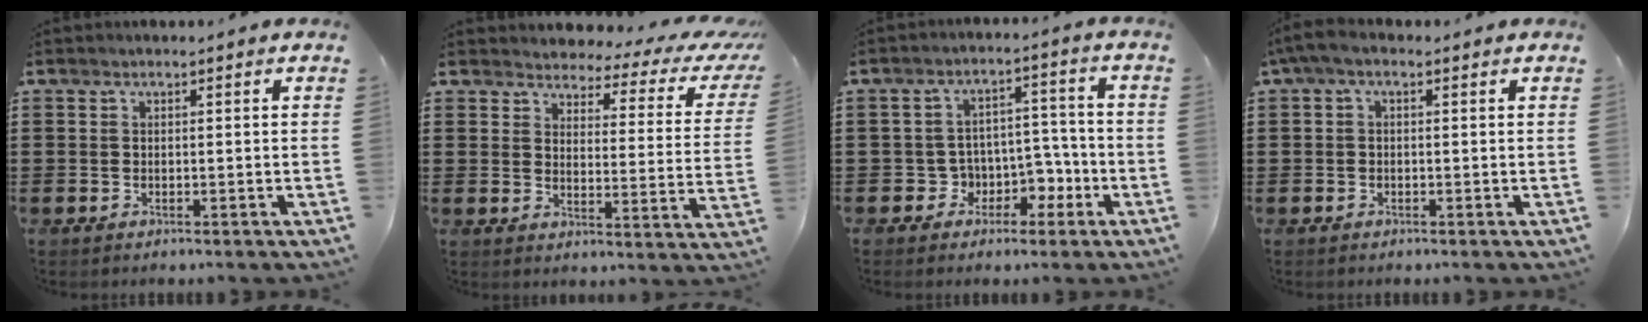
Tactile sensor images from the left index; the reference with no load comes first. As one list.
[{"total": 3.2, "force": [2.8, 1.1, 1.3], "torque": [-0.037, -0.020, 0.039]}, {"total": 5.7, "force": [-1.7, 5.2, 1.6], "torque": [-0.046, 0.006, -0.028]}, {"total": 2.8, "force": [1.0, 1.5, 2.1], "torque": [-0.043, 0.010, 0.017]}]